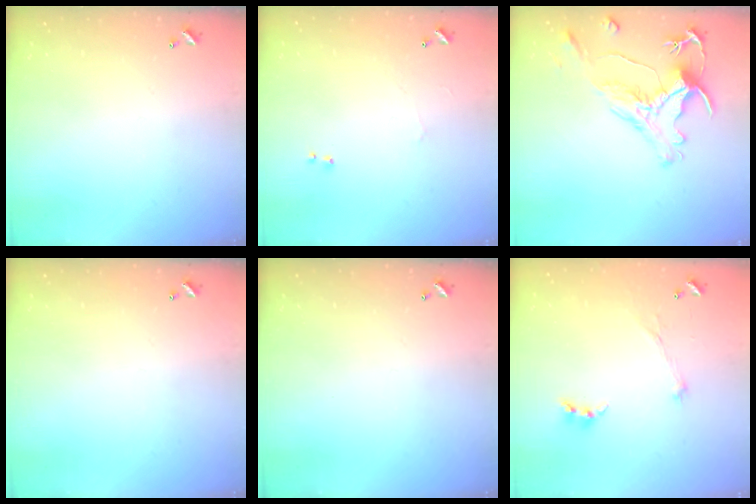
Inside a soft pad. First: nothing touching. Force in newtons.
{"total": 1.0, "press": 0.5, "slide": 0.8}
{"total": 2.8, "press": 2.5, "slide": 1.3}
{"total": 0.0}
{"total": 0.0}
{"total": 2.1, "press": 2.0, "slide": 0.7}